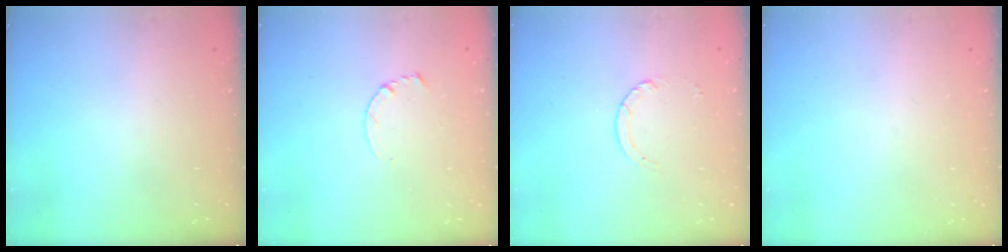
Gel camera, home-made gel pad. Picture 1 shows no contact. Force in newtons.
{"total": 3.5, "press": 3.5, "slide": 0.4}
{"total": 2.5, "press": 2.4, "slide": 0.2}
{"total": 0.0}